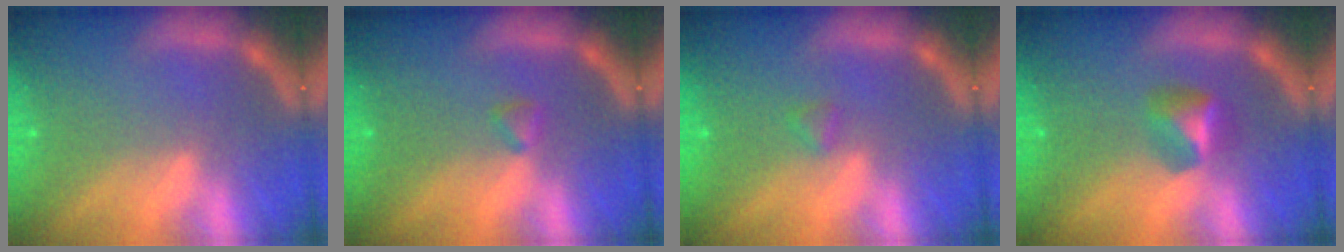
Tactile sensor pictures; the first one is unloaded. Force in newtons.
{"total": 0.9}
{"total": 0.9}
{"total": 2.4}